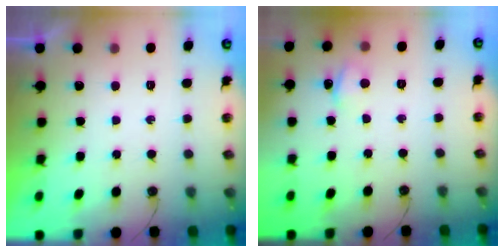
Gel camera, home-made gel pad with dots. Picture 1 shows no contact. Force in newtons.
{"total": 2.9, "press": 2.8, "slide": 0.3}